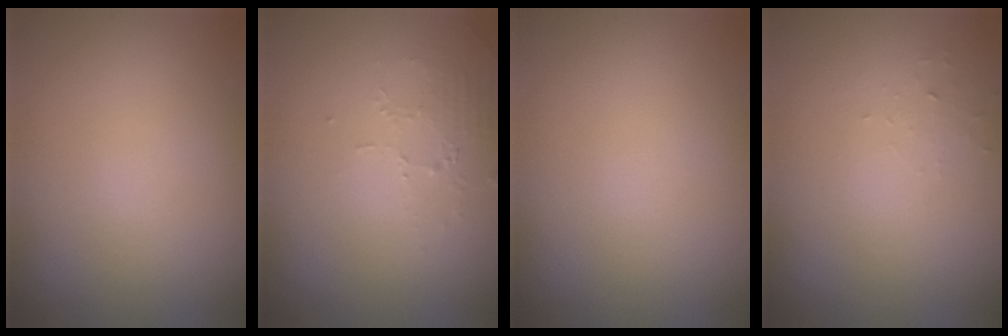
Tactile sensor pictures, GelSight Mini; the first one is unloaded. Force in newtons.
{"total": 1.9, "press": 1.8, "slide": 0.4}
{"total": 0.0}
{"total": 0.6, "press": 0.3, "slide": 0.6}